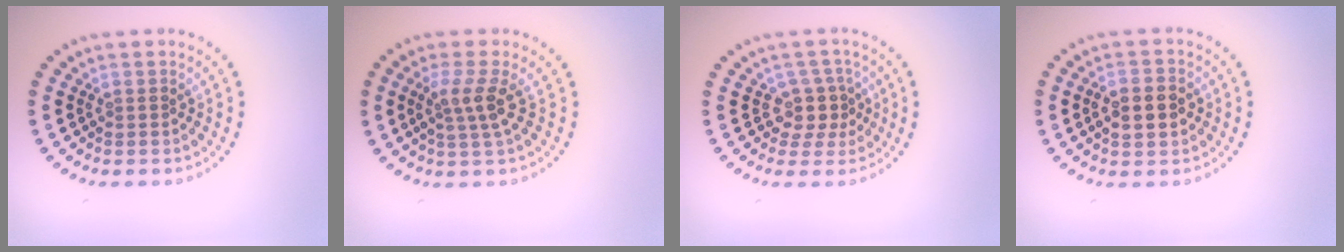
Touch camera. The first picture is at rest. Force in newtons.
{"total": 2.7, "press": 2.0, "slide": 1.8}
{"total": 2.6, "press": 2.0, "slide": 1.7}
{"total": 3.9, "press": 3.9, "slide": 0.2}